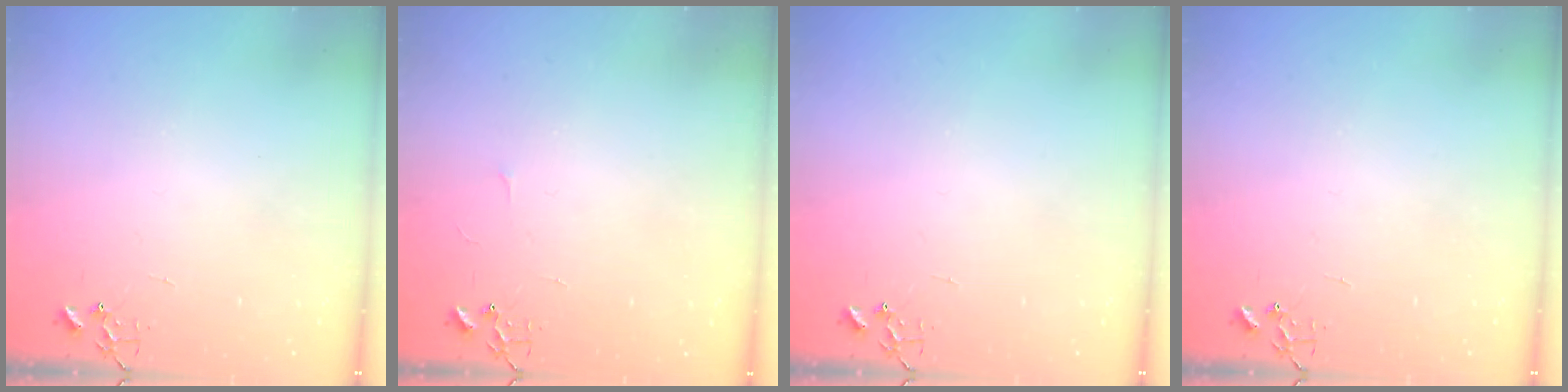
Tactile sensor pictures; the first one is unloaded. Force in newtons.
{"total": 3.4, "press": 3.4, "slide": 0.4}
{"total": 0.0}
{"total": 0.0}